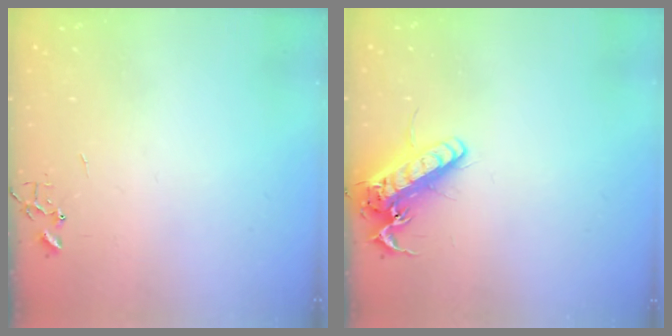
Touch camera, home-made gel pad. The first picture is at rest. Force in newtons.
{"total": 15.0, "press": 14.7, "slide": 2.8}